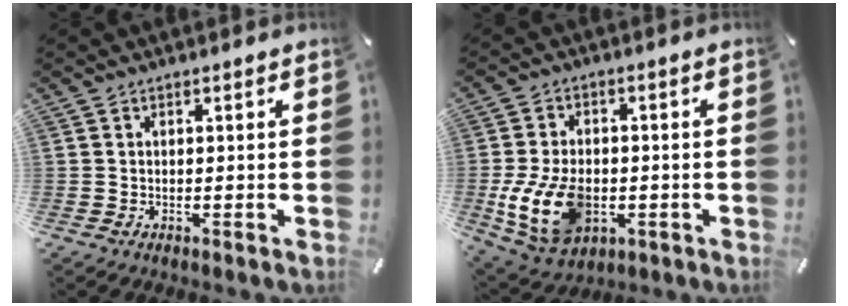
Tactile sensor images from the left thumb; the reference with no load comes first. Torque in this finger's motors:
{"motor_torque": [2.11, 2.89, 1.59, 0.41, 0.36]}